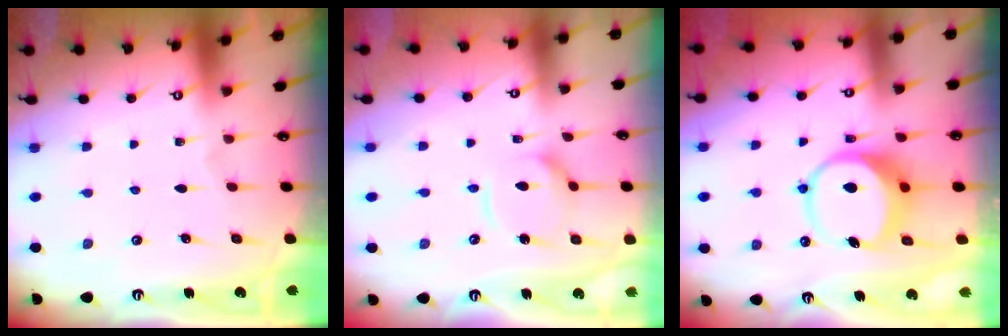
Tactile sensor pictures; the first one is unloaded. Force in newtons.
{"total": 10.8, "press": 10.7, "slide": 1.2}
{"total": 8.9, "press": 8.8, "slide": 1.5}